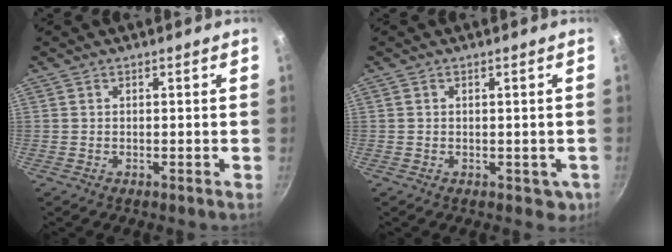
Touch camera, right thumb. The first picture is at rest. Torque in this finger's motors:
{"motor_torque": [-0.15, 0.21, -0.24, 0.08, 0.00]}